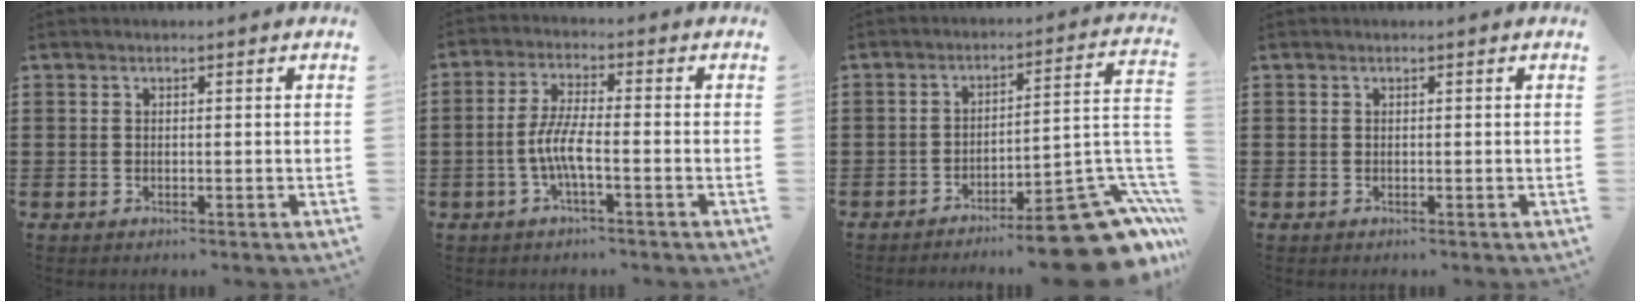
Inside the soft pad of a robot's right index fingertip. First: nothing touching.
{"total": 5.6, "force": [-1.9, 0.9, 5.2], "torque": [-0.119, -0.010, -0.044]}
{"total": 14.0, "force": [-9.7, 3.2, 9.5], "torque": [-0.101, 0.035, -0.162]}
{"total": 0.0}